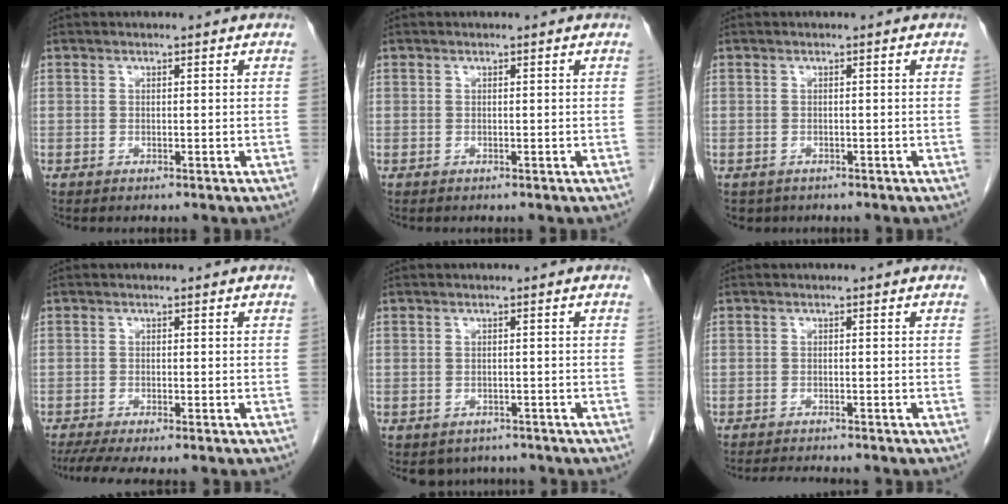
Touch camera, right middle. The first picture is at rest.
{"total": 0.0}
{"total": 2.0, "force": [-1.3, 1.4, 0.3], "torque": [-0.009, 0.001, -0.016]}
{"total": 5.8, "force": [-4.6, 0.5, 3.4], "torque": [-0.050, -0.013, -0.075]}
{"total": 3.8, "force": [-3.1, 2.1, 0.4], "torque": [0.001, 0.006, -0.039]}
{"total": 3.6, "force": [-3.4, 0.1, 1.1], "torque": [-0.015, -0.011, -0.051]}